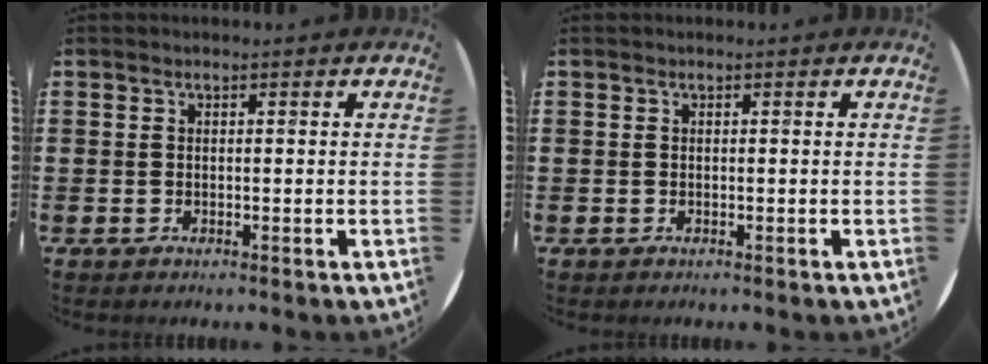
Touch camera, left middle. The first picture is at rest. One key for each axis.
{"total": 0.0}